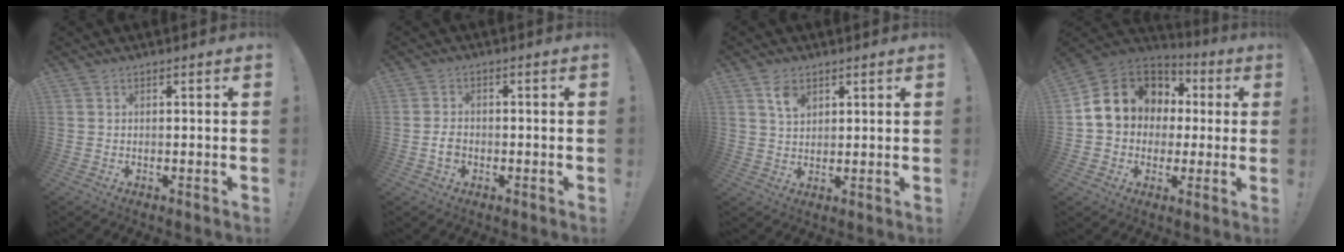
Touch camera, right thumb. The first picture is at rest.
{"total": 3.3, "force": [-1.3, 2.3, 2.0], "torque": [-0.025, 0.007, -0.023]}
{"total": 5.2, "force": [2.9, 3.2, 2.8], "torque": [-0.035, -0.014, 0.051]}
{"total": 15.2, "force": [4.0, 12.7, 7.2], "torque": [-0.104, -0.010, 0.093]}